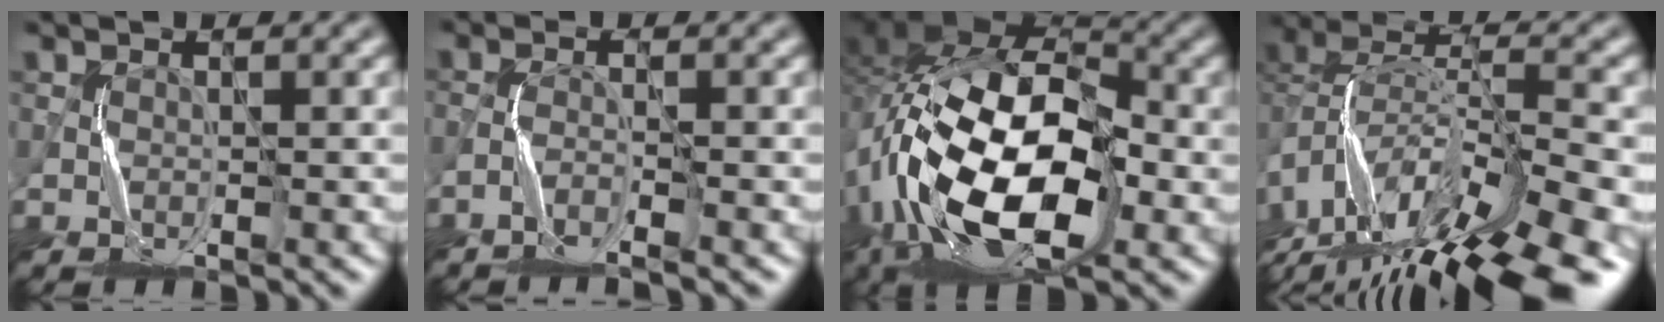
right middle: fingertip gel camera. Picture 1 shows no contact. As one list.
[{"total": 1.9, "force": [-1.5, -0.1, 1.1], "torque": [-0.024, 0.000, -0.040]}, {"total": 18.1, "force": [-3.7, 9.9, 14.7], "torque": [-0.293, 0.018, -0.072]}, {"total": 15.3, "force": [-10.3, 5.9, 9.7], "torque": [-0.204, -0.010, -0.149]}]